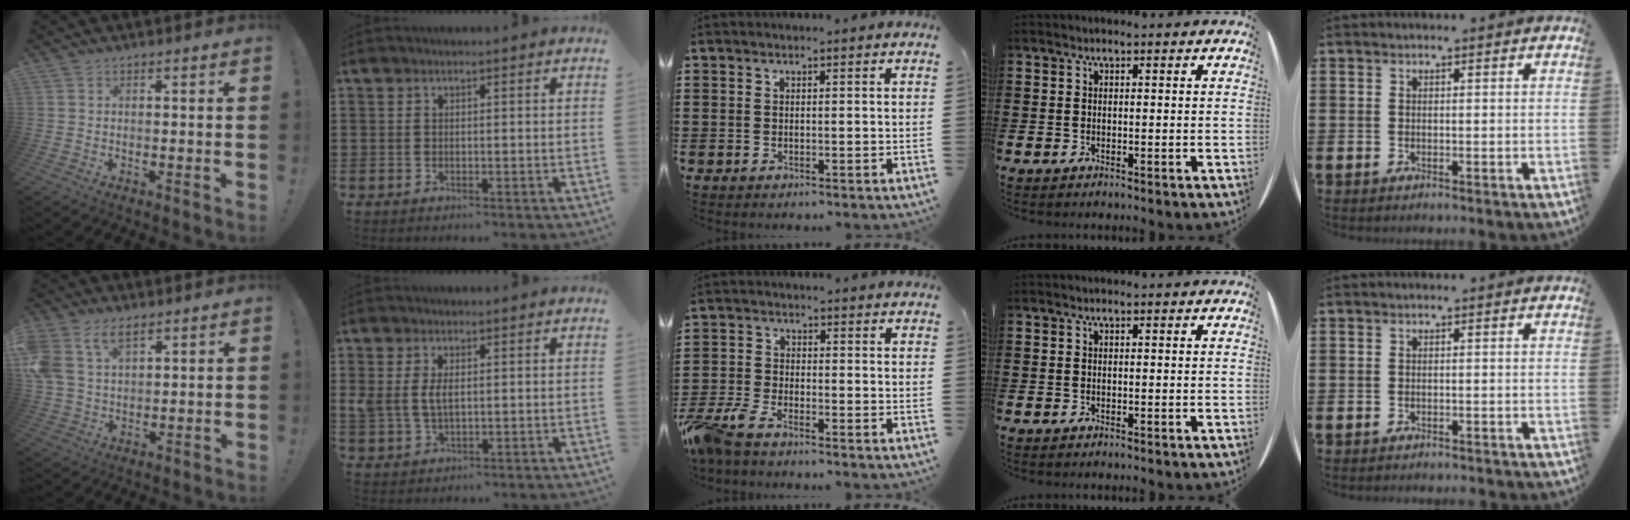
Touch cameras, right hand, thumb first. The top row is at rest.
{"thumb": {"total": 9.8, "force": [5.5, 5.9, 5.6], "torque": [-0.121, -0.013, 0.109]}, "index": {"total": 3.8, "force": [0.7, 2.0, 3.1], "torque": [-0.080, 0.002, 0.006]}, "middle": {"total": 5.1, "force": [-4.4, 1.0, 2.5], "torque": [-0.081, -0.012, -0.093]}, "little": {"total": 0.6, "force": [-0.6, 0.0, 0.0], "torque": [-0.001, -0.002, -0.013]}}